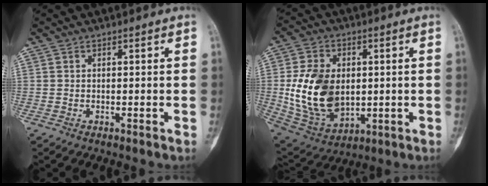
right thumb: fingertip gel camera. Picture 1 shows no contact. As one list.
[{"total": 16.7, "force": [0.3, 11.6, 12.1], "torque": [-0.201, -0.005, 0.028]}]